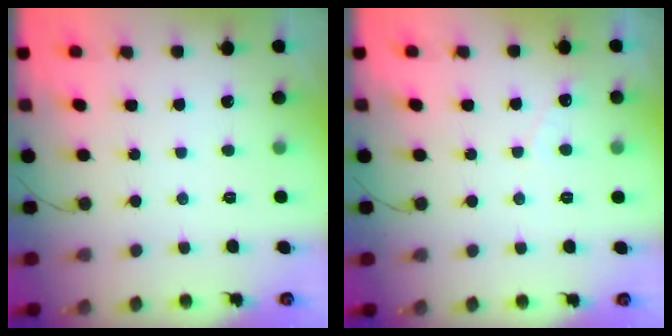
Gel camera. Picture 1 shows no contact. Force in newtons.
{"total": 2.9, "press": 2.9, "slide": 0.3}